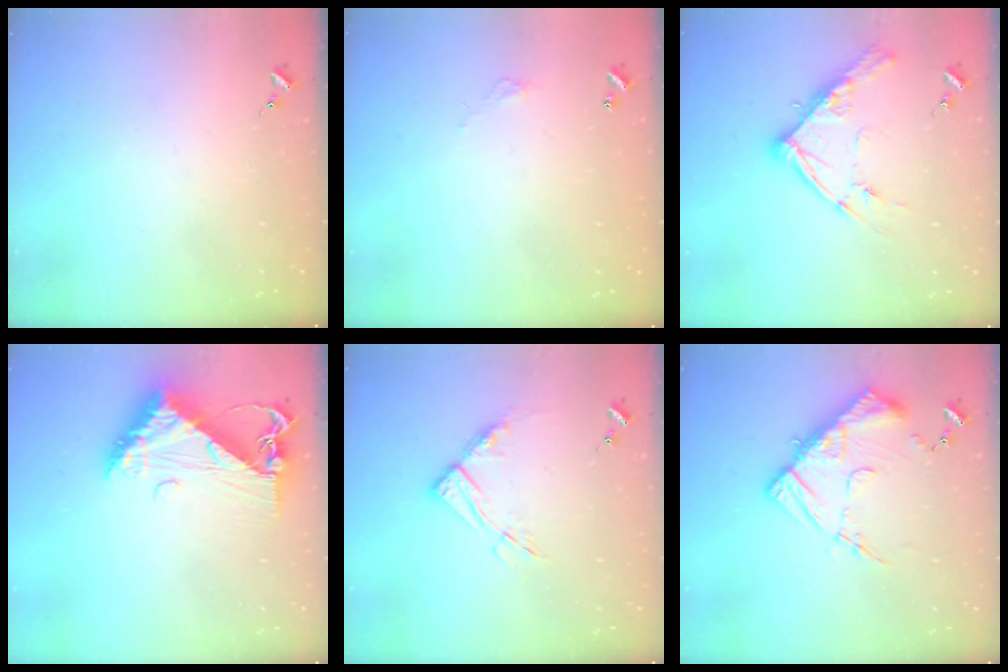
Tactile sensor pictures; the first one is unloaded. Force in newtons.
{"total": 2.7, "press": 2.7, "slide": 0.2}
{"total": 13.3, "press": 13.2, "slide": 1.2}
{"total": 11.4, "press": 11.3, "slide": 1.4}
{"total": 9.6, "press": 9.5, "slide": 1.1}
{"total": 14.8, "press": 14.7, "slide": 1.4}